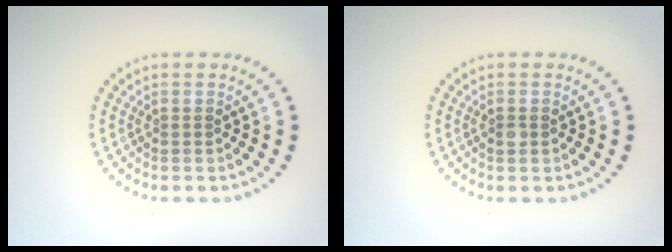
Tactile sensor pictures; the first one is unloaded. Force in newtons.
{"total": 0.8, "press": 0.8, "slide": 0.1}